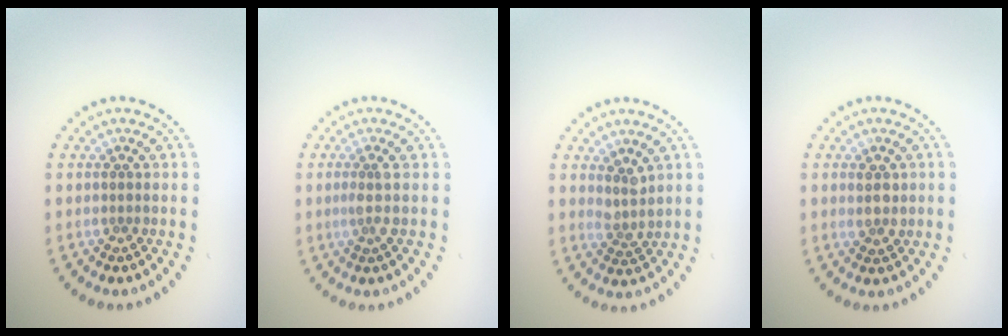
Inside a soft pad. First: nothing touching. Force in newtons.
{"total": 1.5, "press": 1.1, "slide": 1.0}
{"total": 1.8, "press": 1.3, "slide": 1.2}
{"total": 1.9, "press": 1.8, "slide": 0.6}